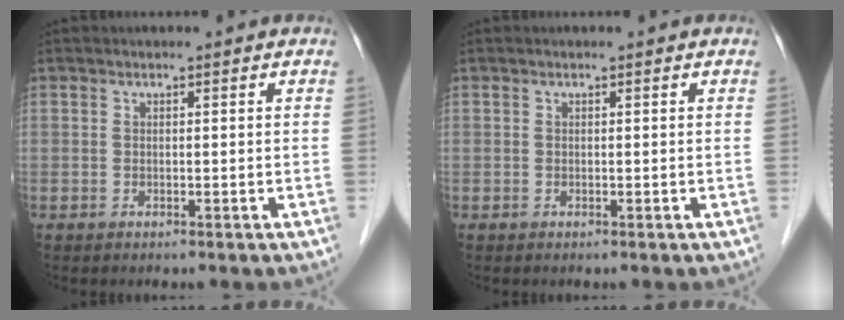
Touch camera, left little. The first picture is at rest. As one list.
[{"total": 0.0}]